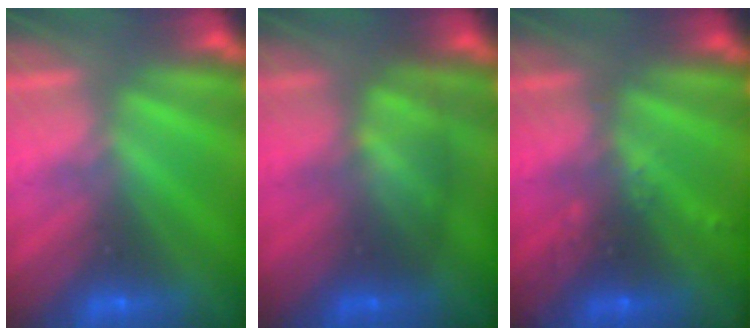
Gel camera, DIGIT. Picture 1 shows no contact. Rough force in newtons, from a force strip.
{"total": 2.3}
{"total": 3.0}